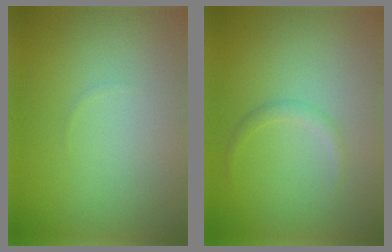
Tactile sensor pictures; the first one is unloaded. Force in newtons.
{"total": 1.0, "press": 1.0, "slide": 0.1}